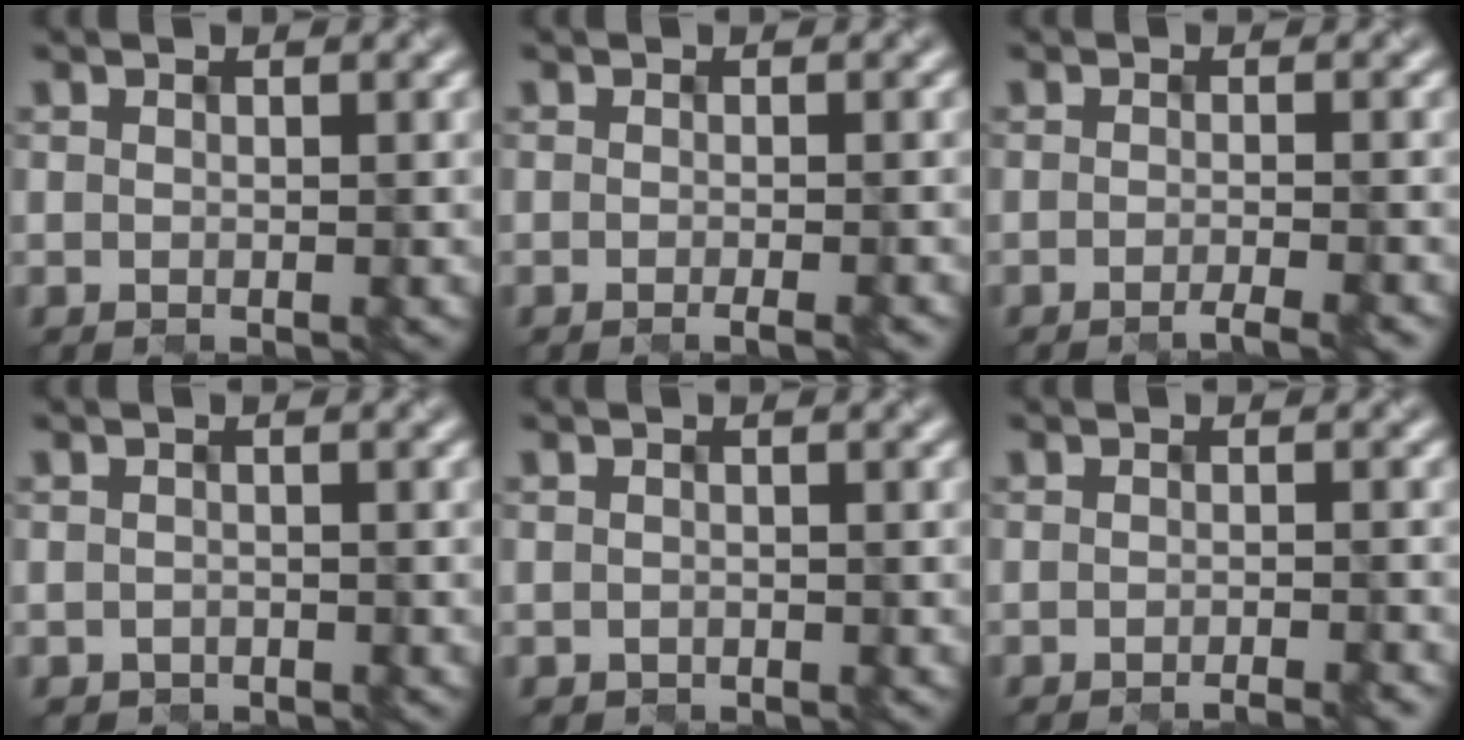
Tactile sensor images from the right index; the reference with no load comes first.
{"total": 1.4, "force": [-0.8, 0.2, 1.1], "torque": [-0.014, 0.002, -0.012]}
{"total": 1.9, "force": [-1.5, 0.2, 1.3], "torque": [-0.014, -0.003, -0.023]}
{"total": 0.8, "force": [-0.8, 0.2, -0.3], "torque": [0.002, -0.003, 0.001]}
{"total": 0.7, "force": [-0.6, 0.0, -0.4], "torque": [0.003, -0.001, 0.003]}
{"total": 1.5, "force": [-1.2, 0.1, 0.8], "torque": [-0.004, 0.001, -0.021]}